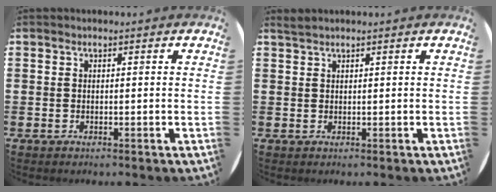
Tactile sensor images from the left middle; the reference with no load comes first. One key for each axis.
{"total": 0.8, "fx": 0.7, "fy": -0.1, "fz": 0.1, "tx": -0.003, "ty": 0.000, "tz": 0.015}